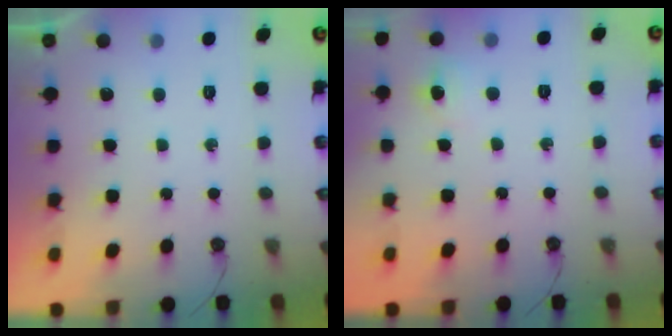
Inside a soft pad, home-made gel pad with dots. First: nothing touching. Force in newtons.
{"total": 8.2, "press": 4.5, "slide": 6.9}